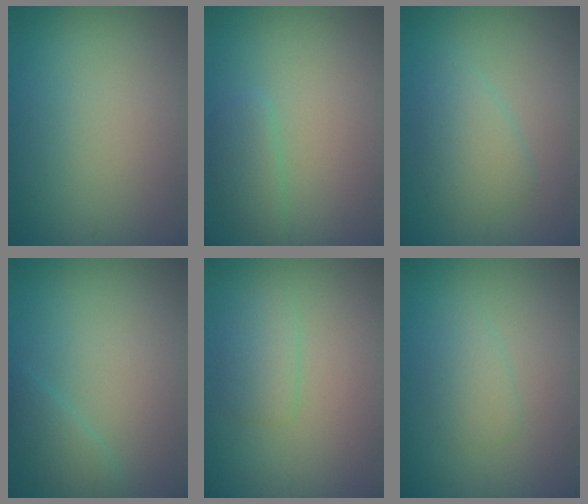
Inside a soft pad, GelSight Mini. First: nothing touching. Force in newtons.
{"total": 1.6, "press": 1.6, "slide": 0.0}
{"total": 2.6, "press": 2.5, "slide": 0.1}
{"total": 1.5, "press": 1.5, "slide": 0.1}
{"total": 1.7, "press": 1.7, "slide": 0.2}
{"total": 1.4, "press": 1.4, "slide": 0.1}